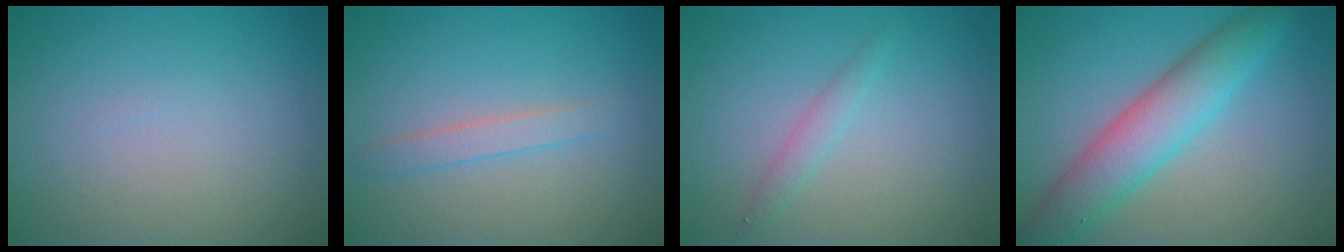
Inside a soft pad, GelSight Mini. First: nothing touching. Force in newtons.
{"total": 1.5, "press": 1.5, "slide": 0.1}
{"total": 1.2, "press": 1.2, "slide": 0.1}
{"total": 6.1, "press": 6.1, "slide": 0.2}